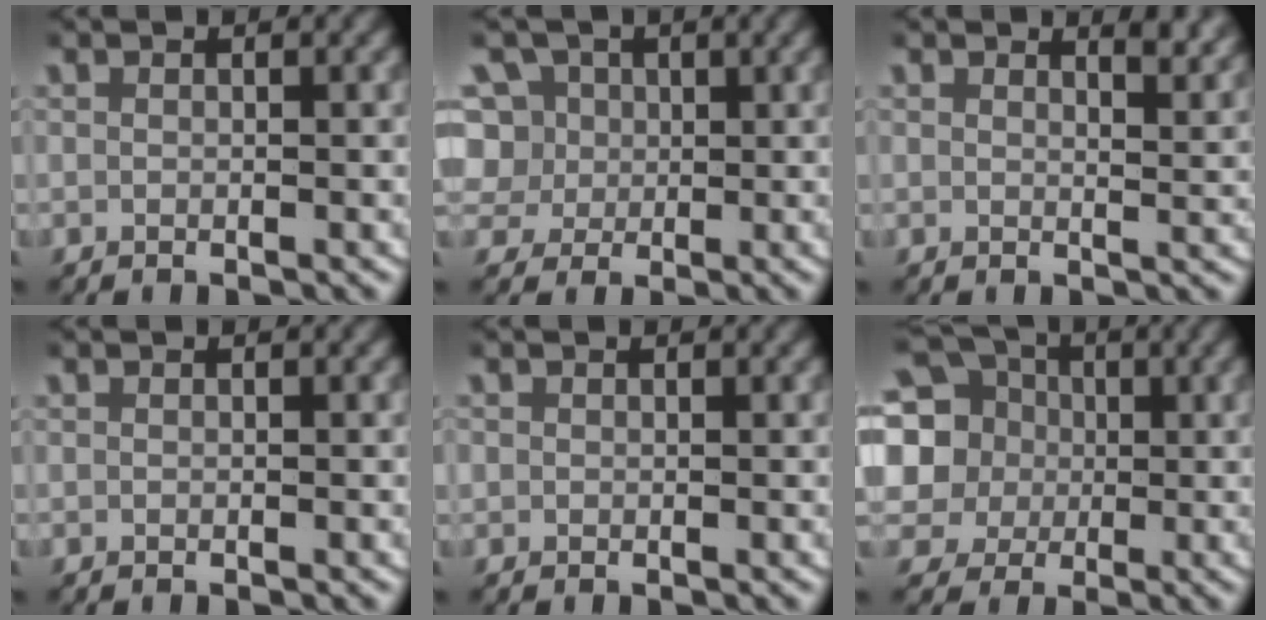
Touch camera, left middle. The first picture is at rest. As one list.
[{"total": 9.7, "force": [1.1, 8.9, 3.9], "torque": [-0.113, -0.023, 0.020]}, {"total": 2.4, "force": [2.2, 0.3, 0.8], "torque": [-0.007, -0.007, 0.037]}, {"total": 0.0}, {"total": 0.7, "force": [0.3, 0.7, 0.1], "torque": [-0.006, -0.003, 0.005]}, {"total": 13.9, "force": [2.3, 12.5, 5.7], "torque": [-0.145, -0.022, 0.028]}]